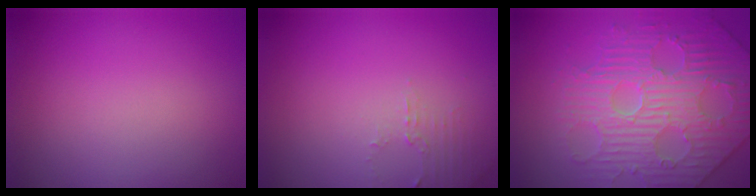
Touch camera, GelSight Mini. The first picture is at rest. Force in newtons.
{"total": 1.4, "press": 1.4, "slide": 0.4}
{"total": 5.3, "press": 5.2, "slide": 1.2}